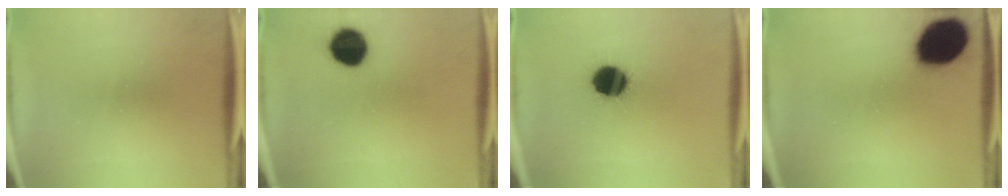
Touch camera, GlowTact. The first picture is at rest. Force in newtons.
{"total": 10.5}
{"total": 12.1}
{"total": 19.2}